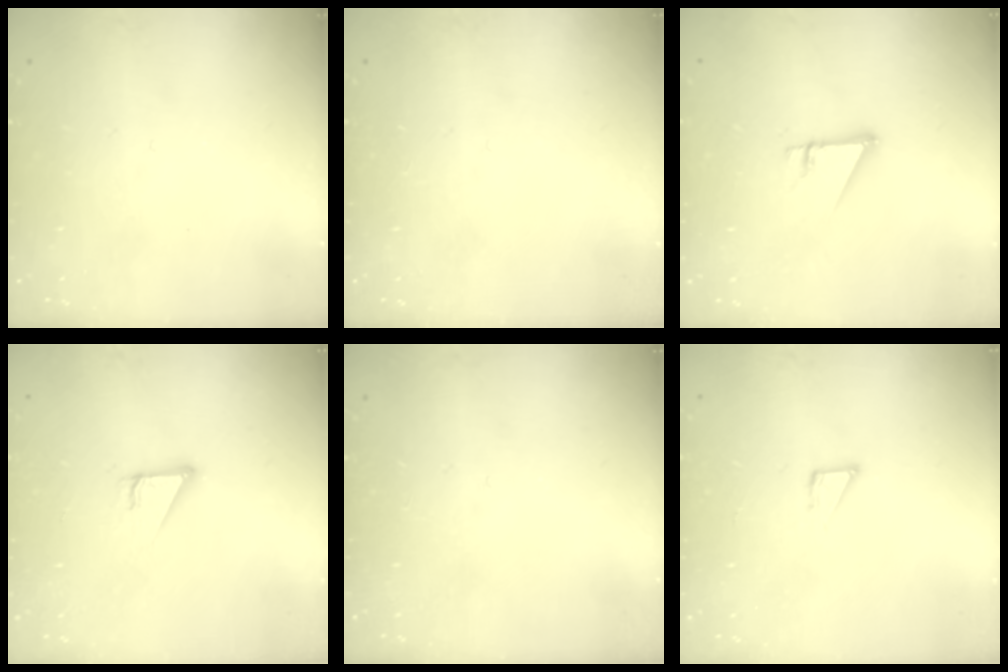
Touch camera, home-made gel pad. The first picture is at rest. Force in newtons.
{"total": 0.0}
{"total": 2.7, "press": 2.7, "slide": 0.2}
{"total": 3.4, "press": 3.4, "slide": 0.3}
{"total": 0.0}
{"total": 2.8, "press": 2.8, "slide": 0.2}